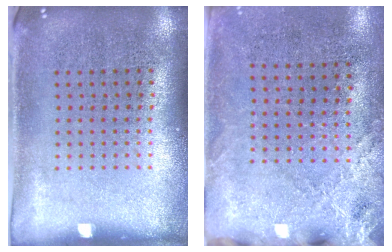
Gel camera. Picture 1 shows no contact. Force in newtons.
{"total": 2.5, "press": 2.2, "slide": 1.2}